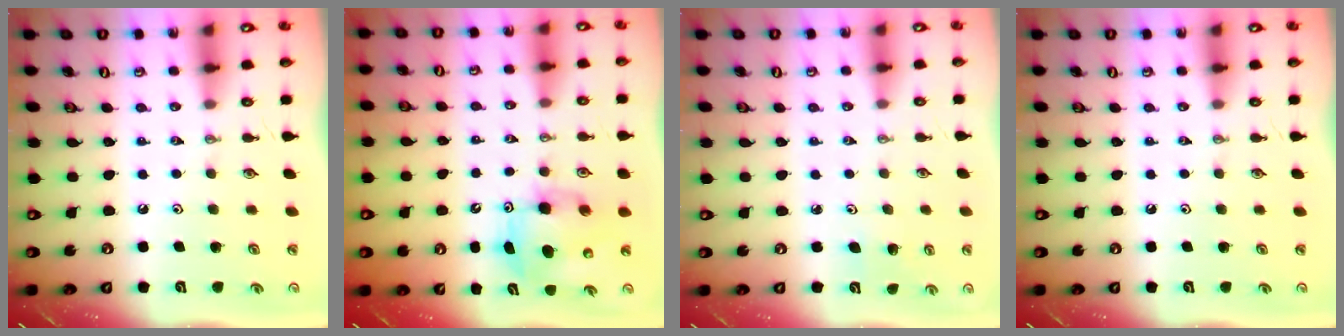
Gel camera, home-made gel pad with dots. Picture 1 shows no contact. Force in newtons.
{"total": 7.6, "press": 7.4, "slide": 1.7}
{"total": 3.6, "press": 3.4, "slide": 1.0}
{"total": 0.0}